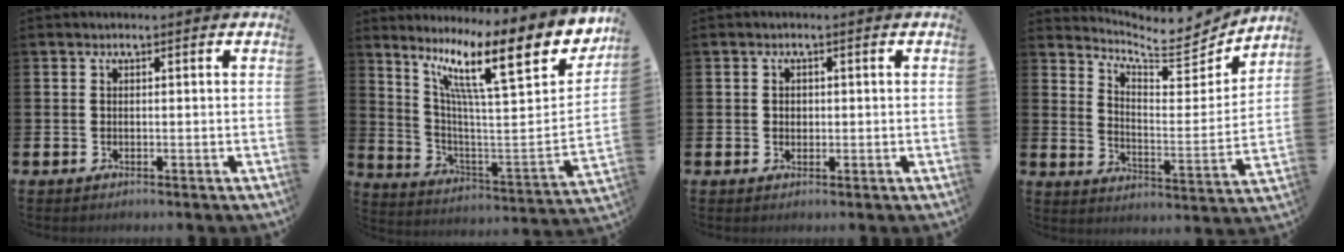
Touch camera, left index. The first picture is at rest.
{"total": 14.8, "force": [9.4, 3.3, 10.9], "torque": [-0.196, -0.075, 0.143]}
{"total": 1.2, "force": [0.3, 1.0, 0.6], "torque": [0.001, 0.003, 0.001]}
{"total": 7.0, "force": [6.7, 1.4, 1.5], "torque": [-0.037, -0.067, 0.109]}